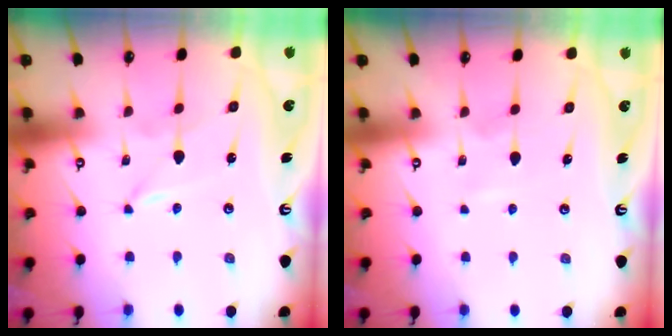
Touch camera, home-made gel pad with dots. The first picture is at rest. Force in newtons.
{"total": 1.4, "press": 1.3, "slide": 0.1}